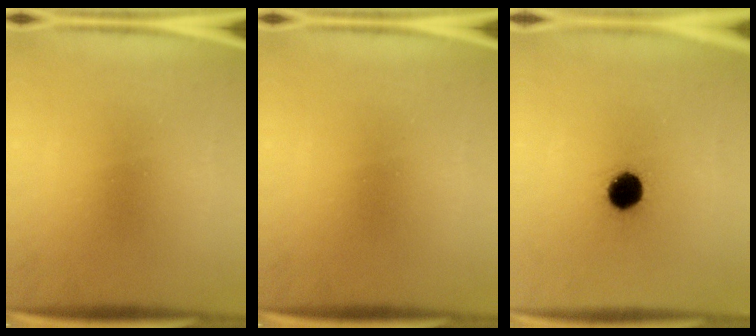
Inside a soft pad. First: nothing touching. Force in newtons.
{"total": 0.0}
{"total": 9.2}